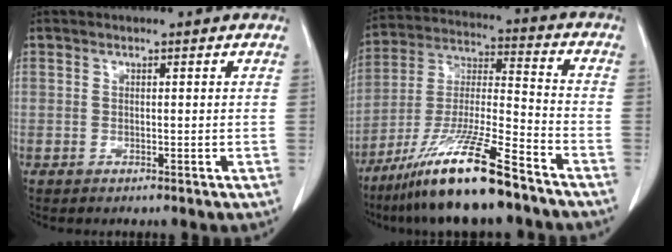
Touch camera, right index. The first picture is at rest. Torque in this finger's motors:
{"motor_torque": [1.54, -0.60, 0.45, 0.13]}